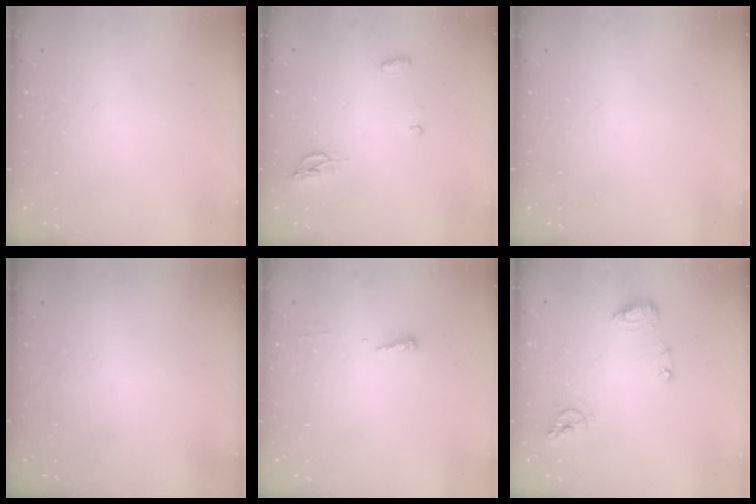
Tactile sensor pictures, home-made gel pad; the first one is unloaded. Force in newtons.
{"total": 4.9, "press": 4.9, "slide": 0.6}
{"total": 0.0}
{"total": 0.0}
{"total": 3.7, "press": 3.7, "slide": 0.5}
{"total": 8.9, "press": 8.9, "slide": 1.0}